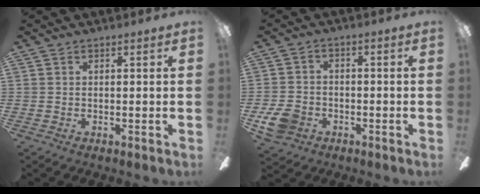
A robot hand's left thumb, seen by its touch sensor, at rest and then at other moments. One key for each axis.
{"total": 7.7, "fx": -3.8, "fy": 5.6, "fz": 3.6, "tx": -0.085, "ty": 0.025, "tz": -0.069}